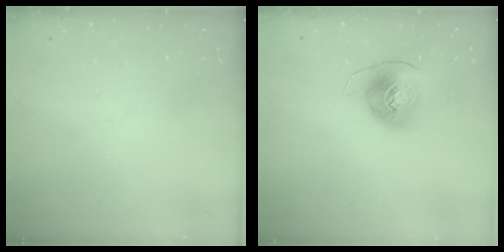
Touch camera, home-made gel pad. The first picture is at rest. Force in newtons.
{"total": 9.0, "press": 8.8, "slide": 1.5}